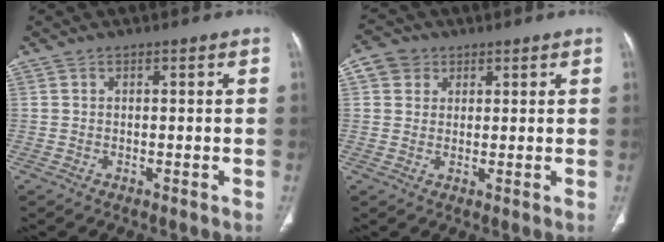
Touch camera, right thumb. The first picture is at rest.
{"total": 4.7, "force": [2.0, 4.0, 1.5], "torque": [-0.012, 0.000, 0.037]}